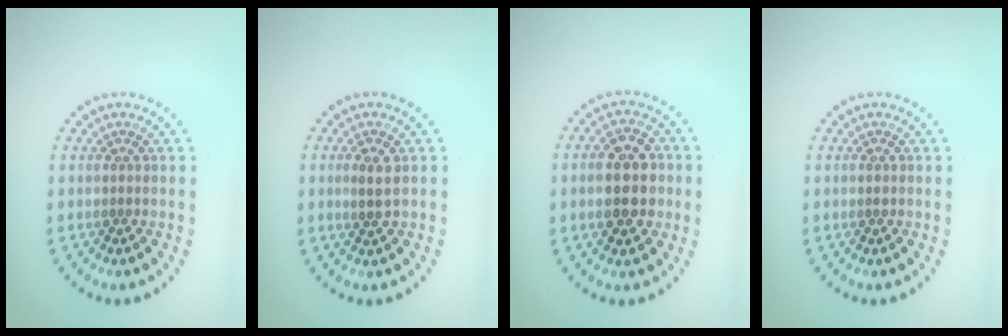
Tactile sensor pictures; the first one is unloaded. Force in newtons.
{"total": 1.8, "press": 1.8, "slide": 0.5}
{"total": 5.6, "press": 5.6, "slide": 0.4}
{"total": 0.7, "press": 0.7, "slide": 0.3}